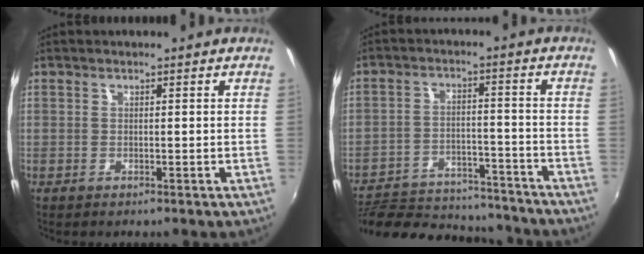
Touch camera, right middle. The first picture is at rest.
{"total": 23.5, "force": [-20.5, 7.4, 8.8], "torque": [-0.180, 0.003, -0.281]}